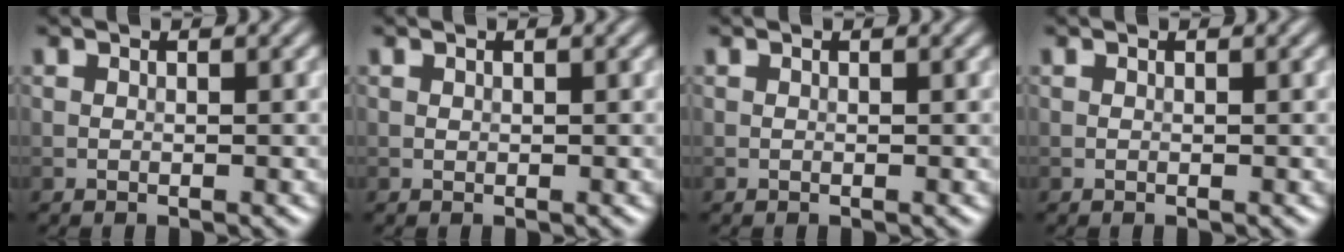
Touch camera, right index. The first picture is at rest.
{"total": 0.0}
{"total": 0.0}
{"total": 0.0}